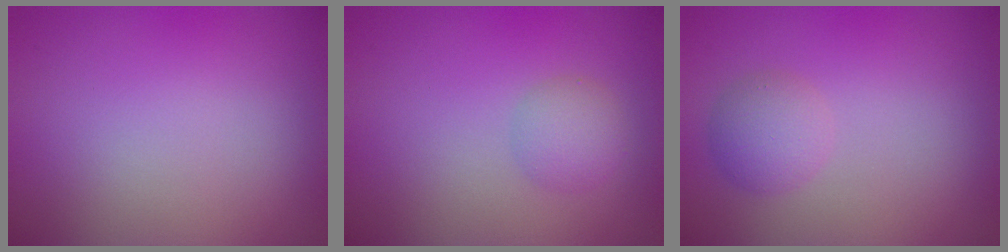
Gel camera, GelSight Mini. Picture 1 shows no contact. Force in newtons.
{"total": 2.0, "press": 2.0, "slide": 0.1}
{"total": 2.2, "press": 2.2, "slide": 0.2}